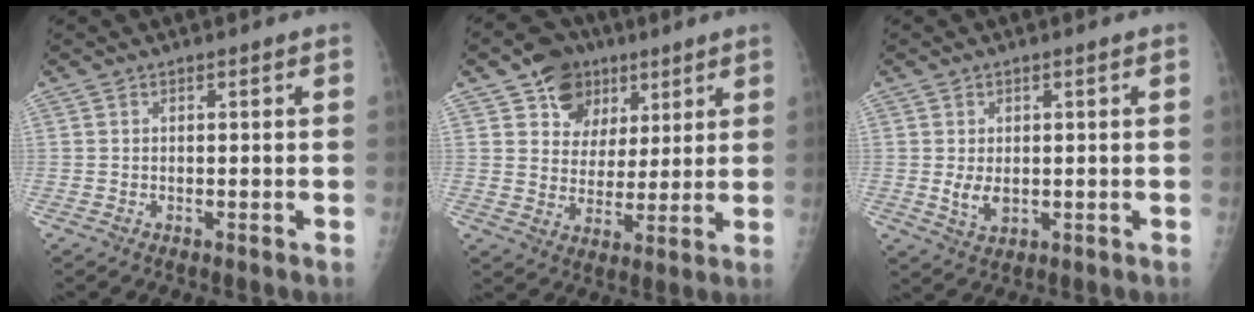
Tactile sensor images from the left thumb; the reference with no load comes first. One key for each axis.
{"total": 11.5, "fx": 6.1, "fy": 9.0, "fz": 3.6, "tx": -0.015, "ty": -0.015, "tz": 0.102}
{"total": 4.0, "fx": -0.1, "fy": 2.6, "fz": 3.0, "tx": -0.042, "ty": -0.006, "tz": 0.007}